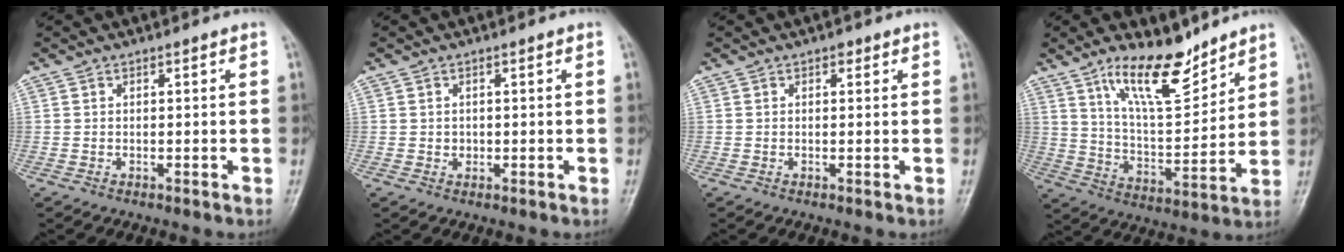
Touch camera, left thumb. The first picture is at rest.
{"total": 1.0, "force": [0.2, 0.9, 0.3], "torque": [0.001, 0.000, 0.003]}
{"total": 1.1, "force": [0.7, 0.7, 0.6], "torque": [0.000, -0.001, 0.006]}
{"total": 13.9, "force": [10.0, 4.5, 8.5], "torque": [-0.121, -0.073, 0.186]}